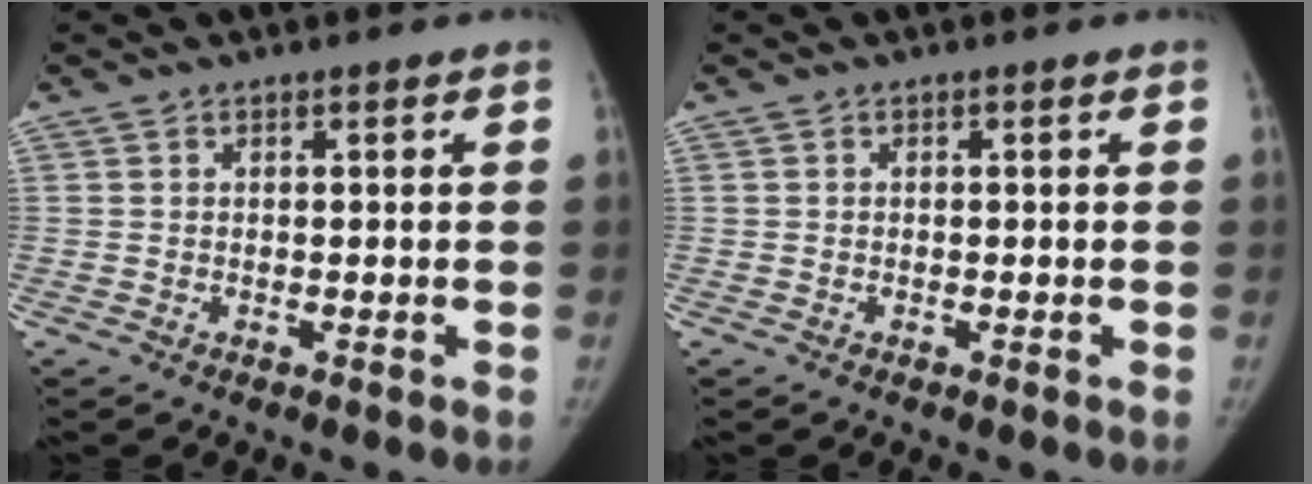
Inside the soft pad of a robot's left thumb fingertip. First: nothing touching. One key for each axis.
{"total": 0.0}